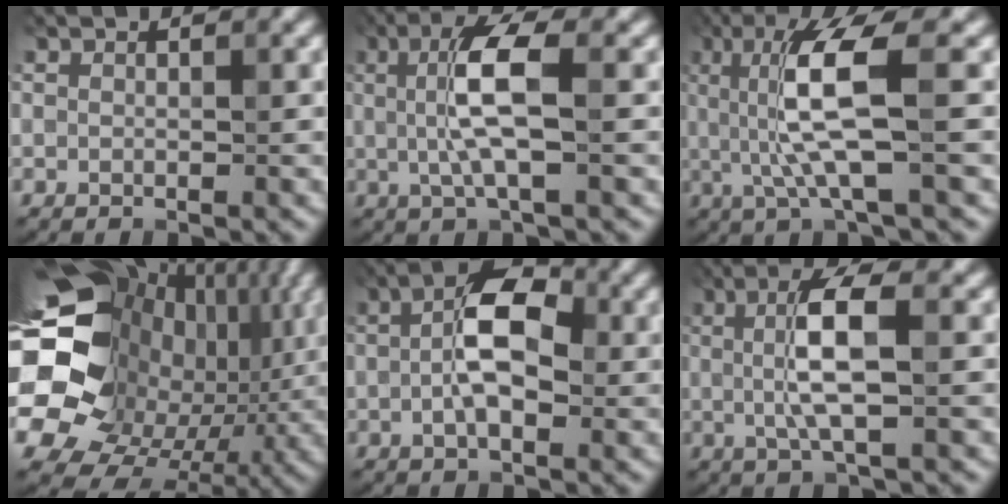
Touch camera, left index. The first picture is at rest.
{"total": 5.6, "force": [0.5, 1.3, 5.4], "torque": [-0.110, 0.004, 0.007]}
{"total": 7.1, "force": [0.7, 1.3, 7.0], "torque": [-0.145, -0.005, 0.019]}
{"total": 22.4, "force": [2.2, 18.9, 11.8], "torque": [-0.234, -0.004, 0.025]}
{"total": 6.2, "force": [0.1, 3.1, 5.4], "torque": [-0.097, 0.011, -0.009]}
{"total": 5.5, "force": [0.5, 1.2, 5.3], "torque": [-0.104, 0.004, 0.009]}